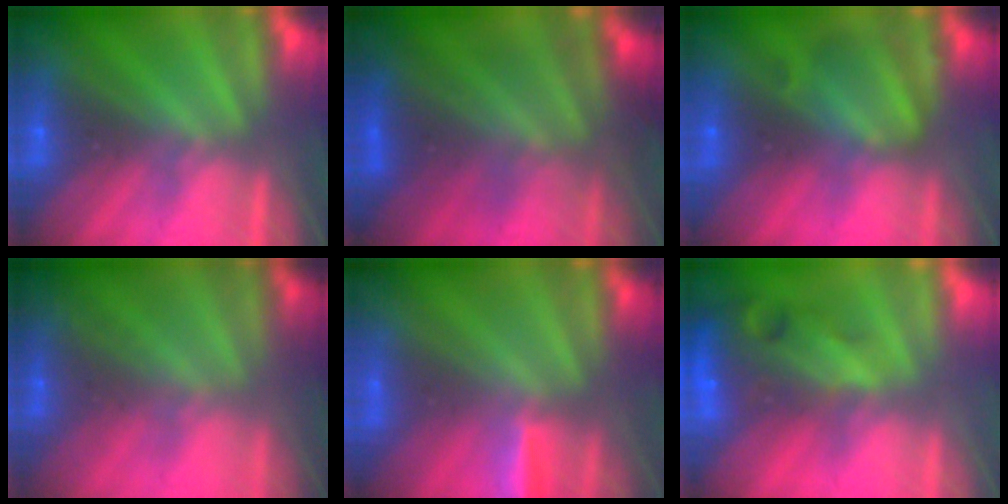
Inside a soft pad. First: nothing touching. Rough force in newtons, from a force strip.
{"total": 4.6}
{"total": 2.5}
{"total": 1.7}
{"total": 2.9}
{"total": 9.3}